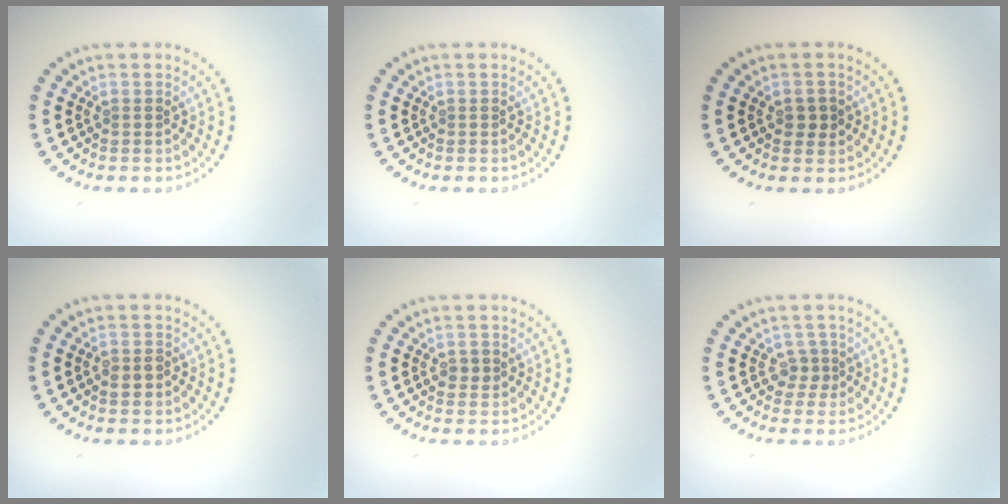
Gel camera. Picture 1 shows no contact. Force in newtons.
{"total": 0.0}
{"total": 1.6, "press": 1.6, "slide": 0.2}
{"total": 1.6, "press": 1.4, "slide": 0.7}
{"total": 1.2, "press": 1.2, "slide": 0.1}
{"total": 1.7, "press": 1.2, "slide": 1.2}